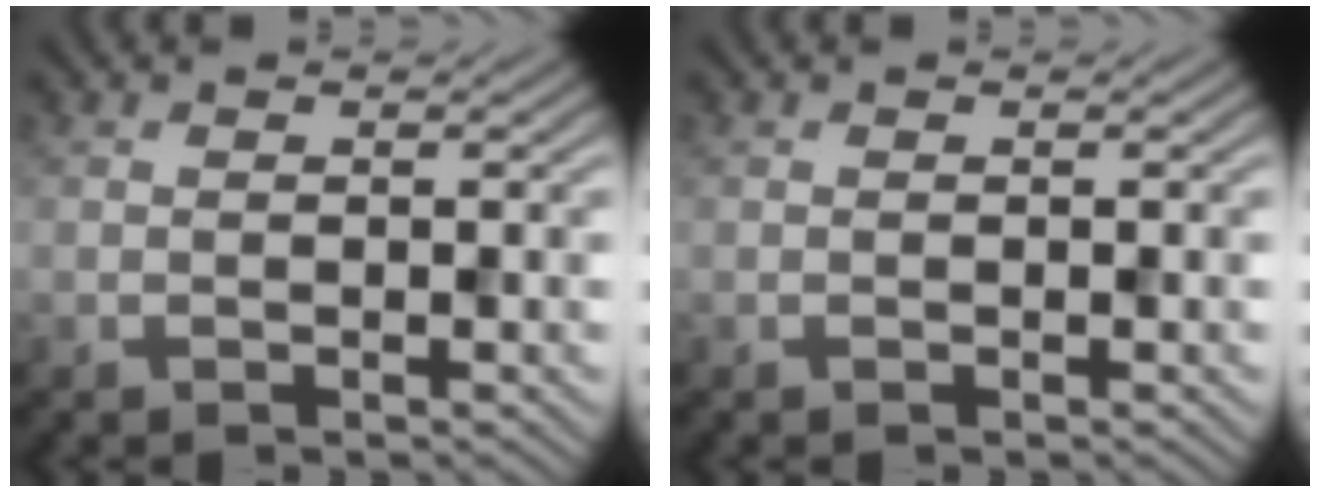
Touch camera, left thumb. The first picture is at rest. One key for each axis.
{"total": 0.0}